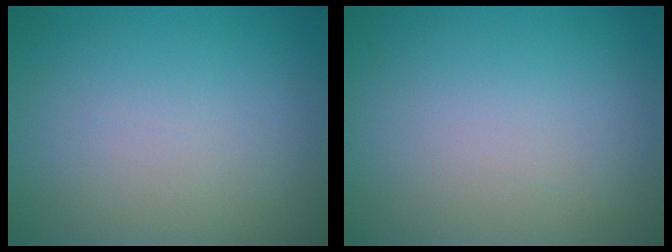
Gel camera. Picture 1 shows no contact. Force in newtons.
{"total": 0.0}